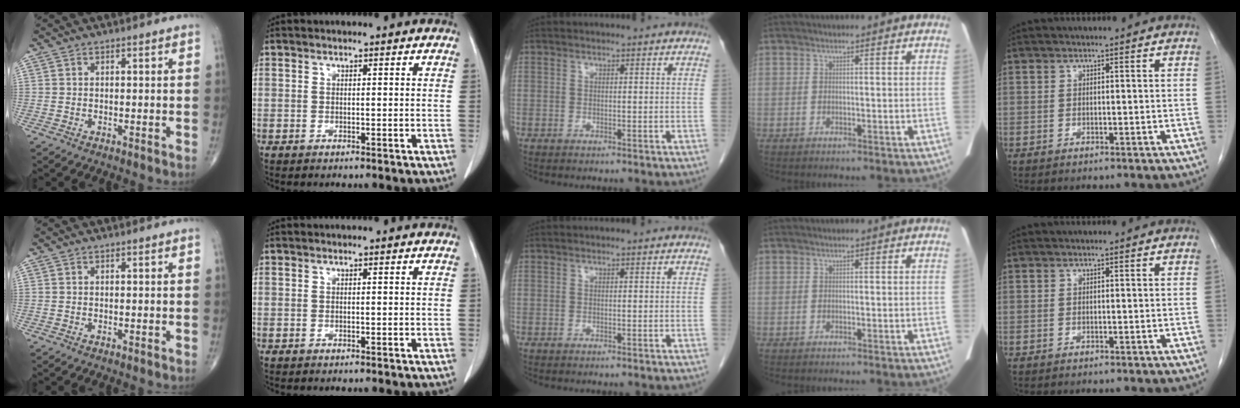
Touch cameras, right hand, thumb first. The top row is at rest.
{}